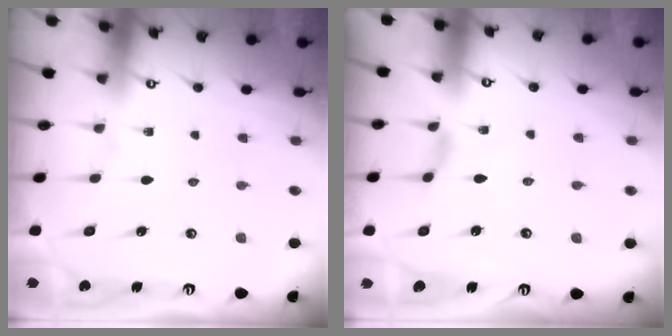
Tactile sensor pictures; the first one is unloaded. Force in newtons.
{"total": 0.0}